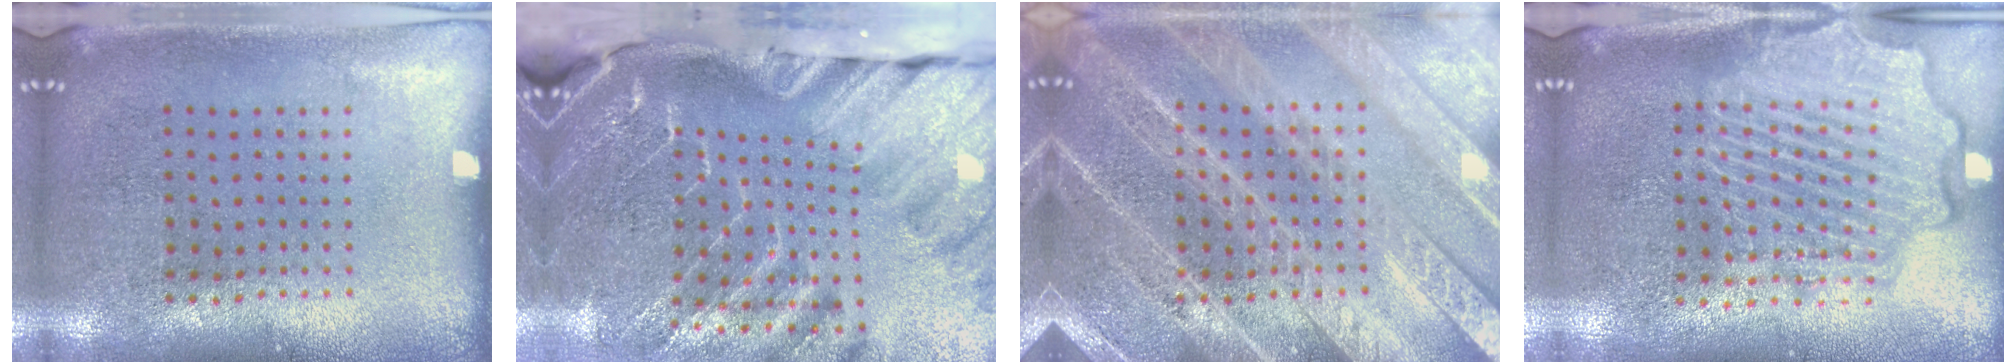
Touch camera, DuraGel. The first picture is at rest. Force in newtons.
{"total": 4.4, "press": 3.3, "slide": 2.9}
{"total": 5.9, "press": 5.9, "slide": 0.7}
{"total": 4.4, "press": 4.3, "slide": 0.5}